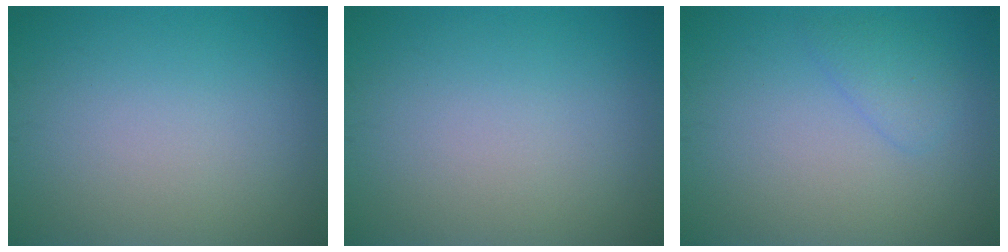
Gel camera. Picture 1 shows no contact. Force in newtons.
{"total": 0.0}
{"total": 1.6, "press": 1.6, "slide": 0.1}